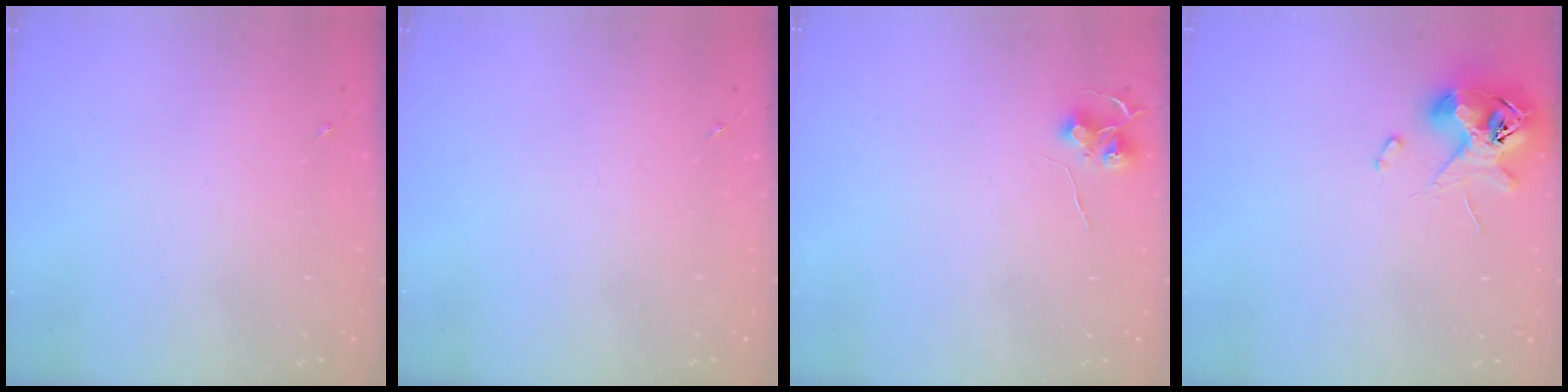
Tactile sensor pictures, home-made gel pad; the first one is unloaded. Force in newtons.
{"total": 0.0}
{"total": 6.4, "press": 6.3, "slide": 0.6}
{"total": 11.8, "press": 11.6, "slide": 1.9}